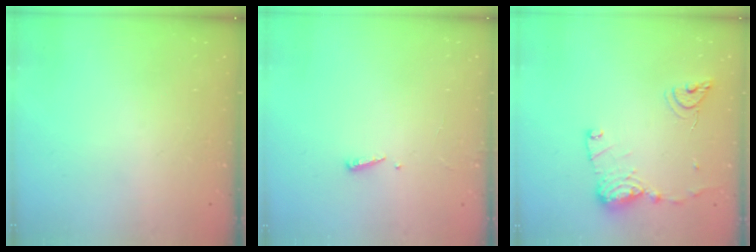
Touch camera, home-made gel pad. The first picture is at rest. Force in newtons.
{"total": 2.4, "press": 2.4, "slide": 0.2}
{"total": 12.7, "press": 12.6, "slide": 1.4}